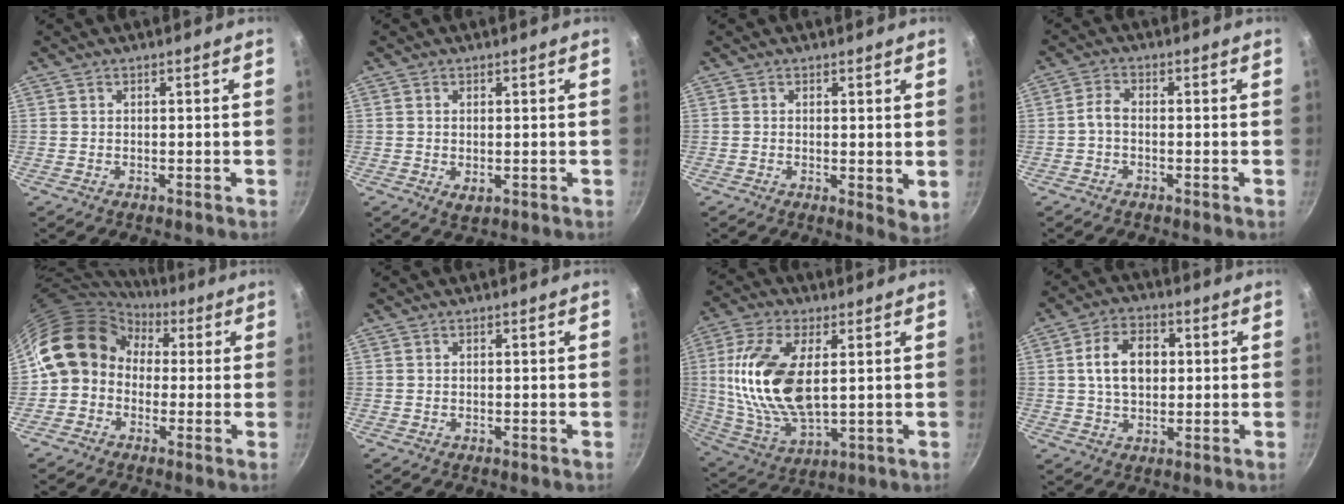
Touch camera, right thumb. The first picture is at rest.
{"total": 2.2, "force": [-0.1, 1.3, 1.7], "torque": [-0.027, -0.007, 0.001]}
{"total": 3.6, "force": [0.6, 1.6, 3.1], "torque": [-0.041, -0.010, 0.009]}
{"total": 2.6, "force": [-0.9, 1.4, 2.0], "torque": [-0.044, 0.016, -0.025]}
{"total": 12.1, "force": [1.6, 10.2, 6.2], "torque": [-0.078, 0.030, 0.002]}
{"total": 0.0}
{"total": 18.6, "force": [2.9, 9.2, 15.9], "torque": [-0.312, -0.009, 0.060]}
{"total": 9.5, "force": [1.3, 6.5, 6.8], "torque": [-0.098, 0.011, 0.016]}